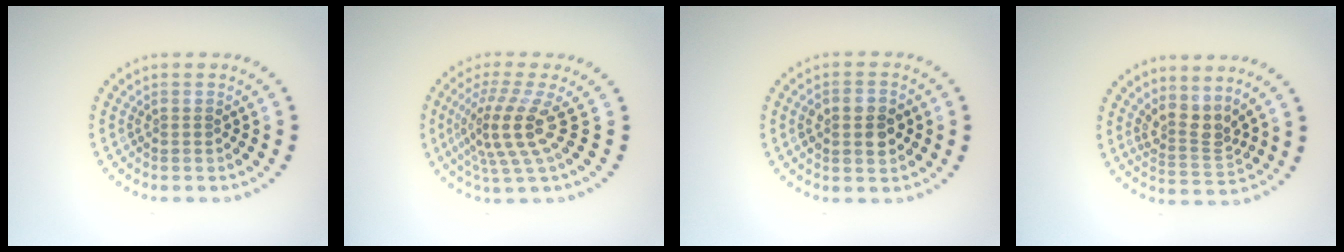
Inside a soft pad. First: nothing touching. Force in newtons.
{"total": 4.4, "press": 3.1, "slide": 3.1}
{"total": 3.8, "press": 3.8, "slide": 0.2}
{"total": 2.8, "press": 2.1, "slide": 1.9}